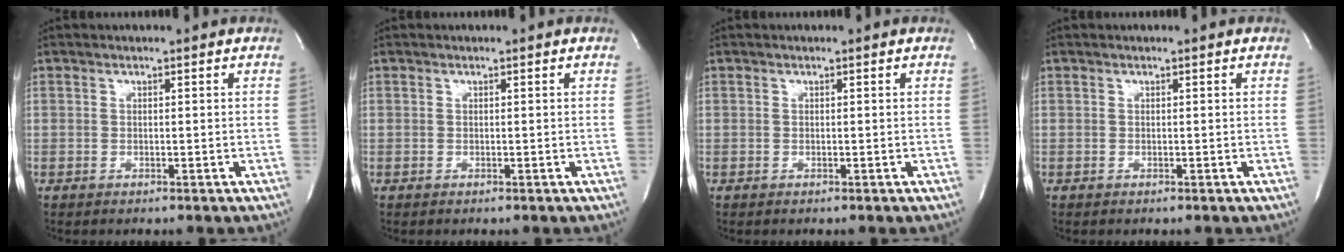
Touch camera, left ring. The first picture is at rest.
{"total": 0.0}
{"total": 0.0}
{"total": 0.0}